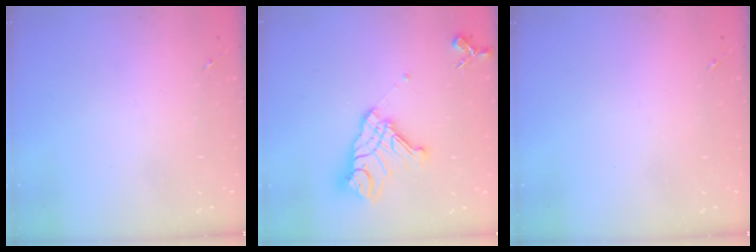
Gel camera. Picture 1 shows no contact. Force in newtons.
{"total": 15.8, "press": 15.7, "slide": 1.7}
{"total": 0.0}